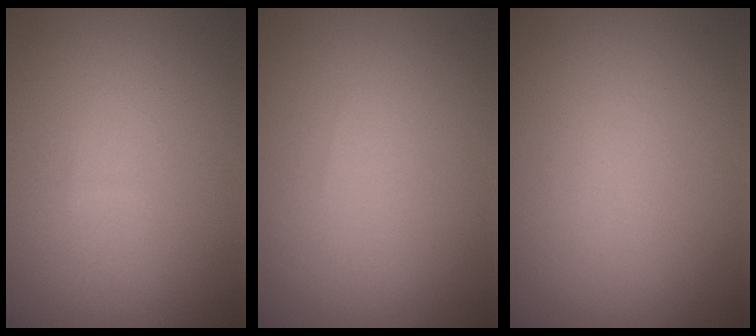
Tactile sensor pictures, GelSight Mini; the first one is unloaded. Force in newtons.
{"total": 0.0}
{"total": 0.0}